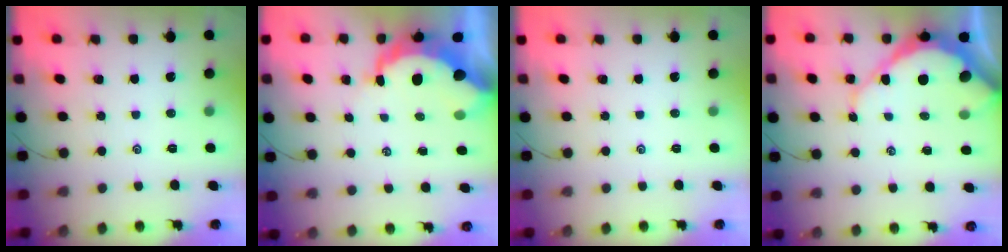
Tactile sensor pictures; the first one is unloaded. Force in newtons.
{"total": 10.5, "press": 10.4, "slide": 1.4}
{"total": 0.0}
{"total": 11.0, "press": 11.0, "slide": 1.0}